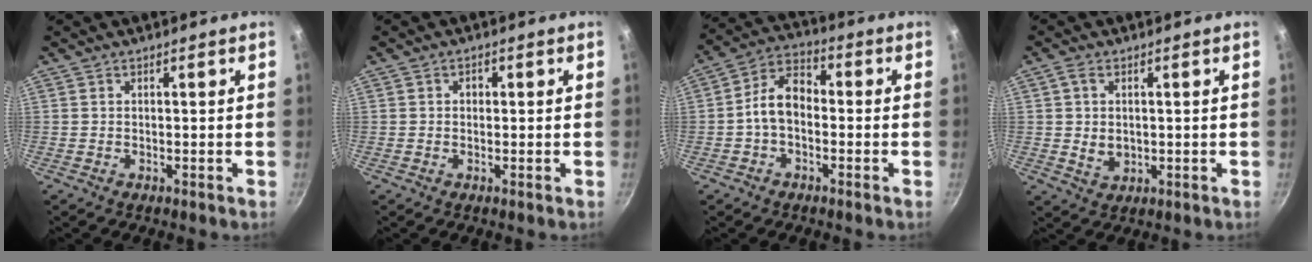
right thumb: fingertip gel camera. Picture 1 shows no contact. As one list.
[{"total": 1.3, "force": [0.1, 1.1, 0.6], "torque": [-0.006, 0.004, 0.000]}, {"total": 8.1, "force": [-1.3, 5.4, 5.9], "torque": [-0.089, 0.038, -0.038]}, {"total": 4.7, "force": [0.4, 3.5, 3.1], "torque": [-0.054, -0.003, 0.011]}]